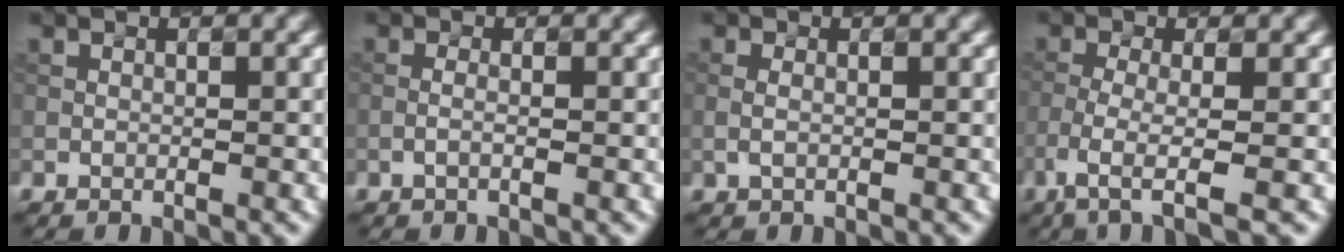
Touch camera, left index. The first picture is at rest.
{"total": 0.8, "force": [-0.3, 0.2, 0.7], "torque": [-0.012, 0.006, -0.009]}
{"total": 0.7, "force": [0.0, 0.4, 0.6], "torque": [-0.017, 0.002, -0.001]}
{"total": 4.0, "force": [-2.2, 0.9, 3.2], "torque": [-0.065, -0.002, -0.047]}